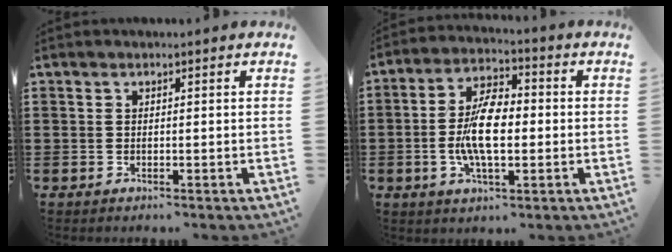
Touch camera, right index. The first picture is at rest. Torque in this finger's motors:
{"motor_torque": [2.14, 0.00, 1.05, 0.21]}